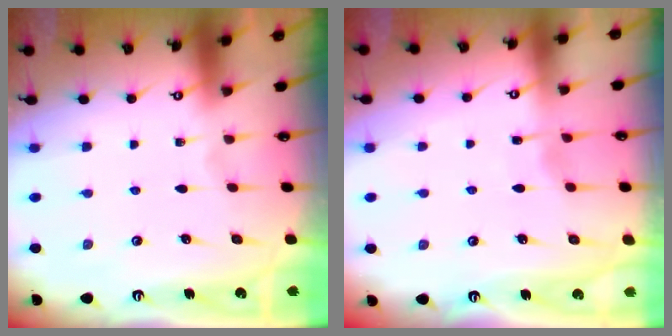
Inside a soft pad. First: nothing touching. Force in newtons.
{"total": 4.2, "press": 4.1, "slide": 0.4}